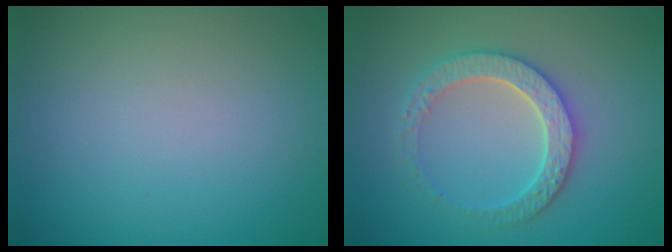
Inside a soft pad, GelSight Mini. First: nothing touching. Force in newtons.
{"total": 4.4, "press": 4.3, "slide": 1.0}